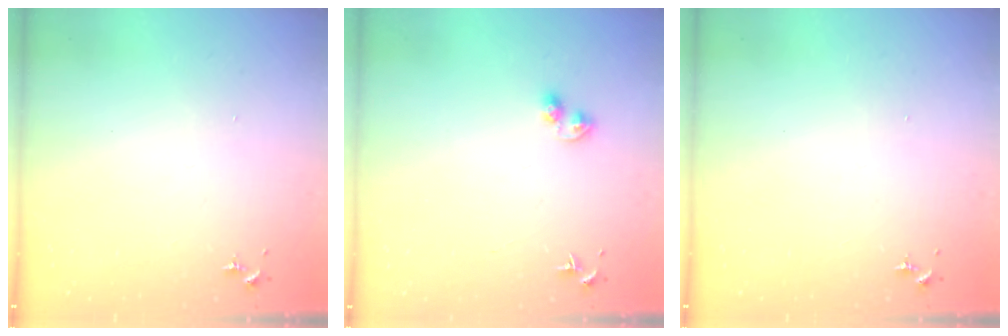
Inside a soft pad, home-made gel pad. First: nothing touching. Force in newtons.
{"total": 3.5, "press": 3.5, "slide": 0.4}
{"total": 0.0}